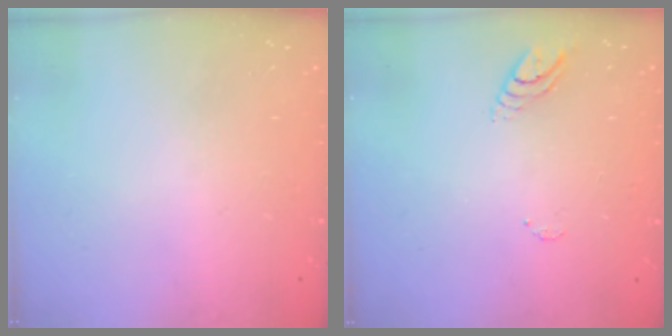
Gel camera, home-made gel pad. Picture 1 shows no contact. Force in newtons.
{"total": 3.7, "press": 3.6, "slide": 0.4}